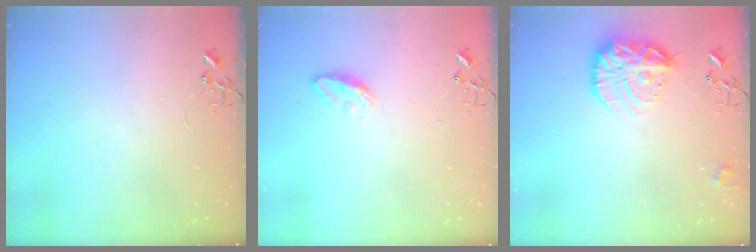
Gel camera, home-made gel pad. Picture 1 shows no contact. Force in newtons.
{"total": 5.9, "press": 5.8, "slide": 0.7}
{"total": 18.4, "press": 18.4, "slide": 1.1}